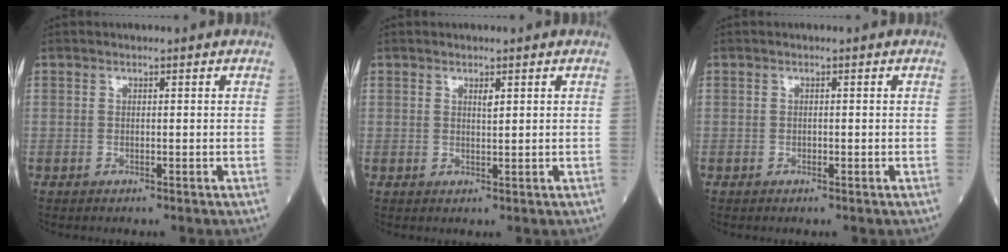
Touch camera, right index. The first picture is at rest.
{"total": 1.1, "force": [0.6, 0.2, 0.9], "torque": [-0.019, -0.003, 0.010]}
{"total": 0.0}